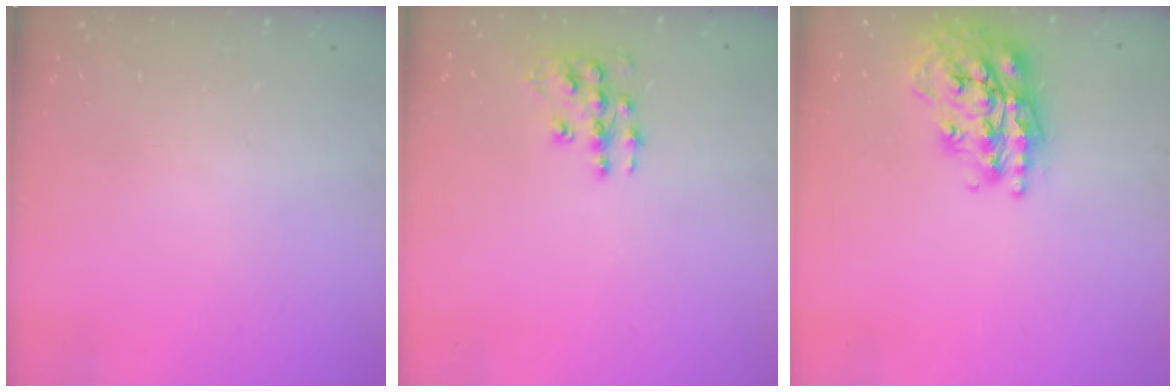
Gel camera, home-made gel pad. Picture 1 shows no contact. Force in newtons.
{"total": 10.0, "press": 10.0, "slide": 0.7}
{"total": 20.8, "press": 20.8, "slide": 1.4}